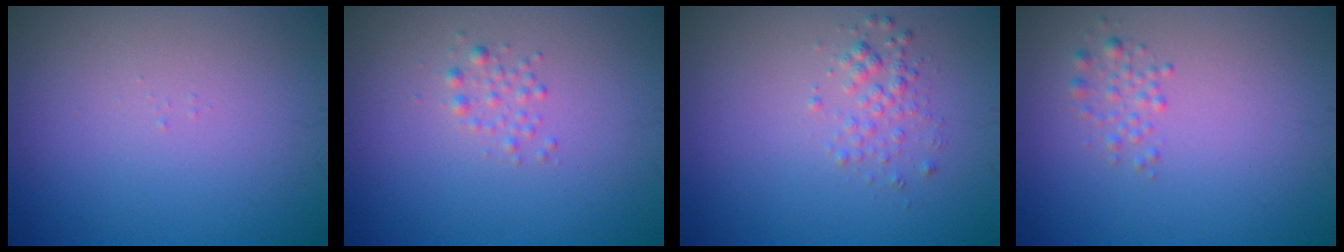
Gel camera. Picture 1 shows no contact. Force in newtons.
{"total": 1.1, "press": 1.1, "slide": 0.0}
{"total": 1.5, "press": 1.5, "slide": 0.1}
{"total": 1.2, "press": 1.1, "slide": 0.1}